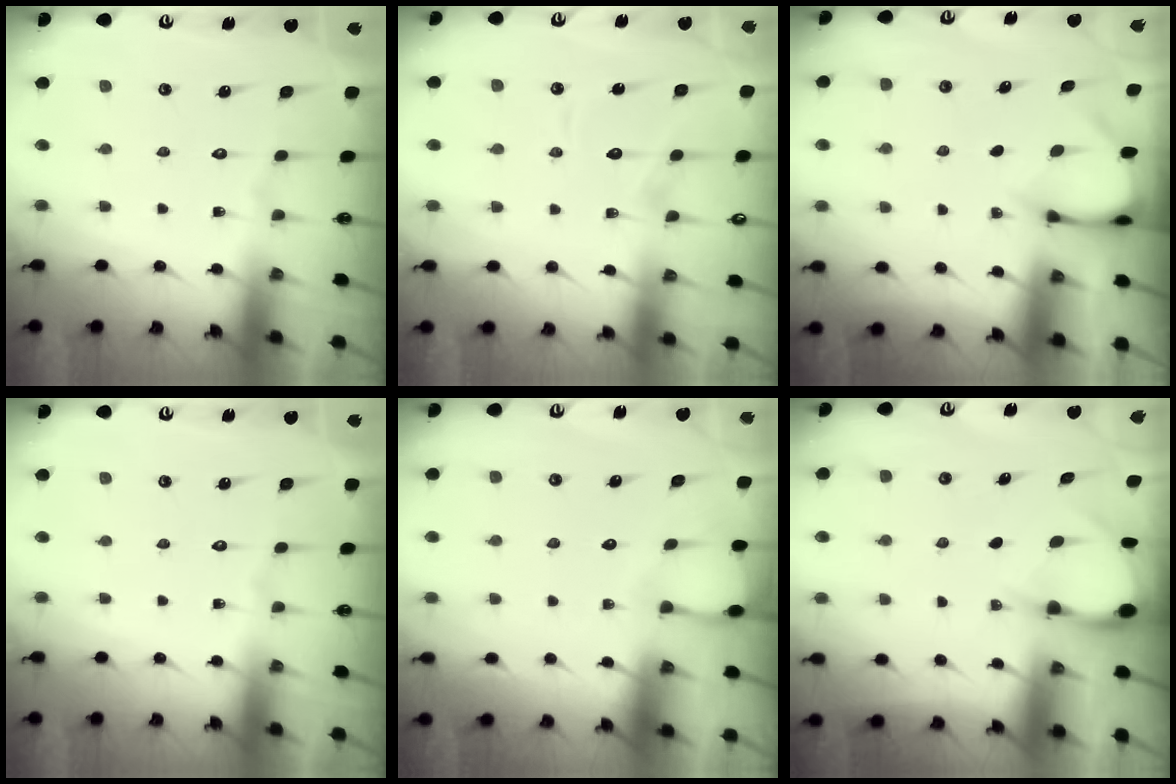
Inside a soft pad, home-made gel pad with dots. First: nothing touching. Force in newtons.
{"total": 7.4, "press": 7.4, "slide": 0.7}
{"total": 3.3, "press": 3.3, "slide": 0.3}
{"total": 0.0}
{"total": 2.0, "press": 2.0, "slide": 0.3}
{"total": 3.2, "press": 3.2, "slide": 0.3}